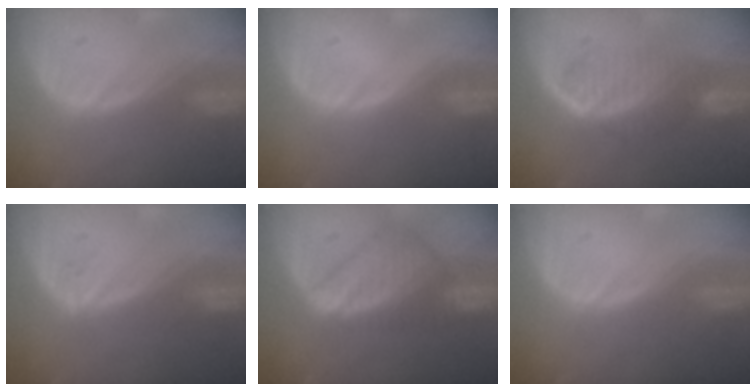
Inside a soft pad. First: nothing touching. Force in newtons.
{"total": 0.0}
{"total": 6.5, "press": 6.3, "slide": 1.8}
{"total": 1.1, "press": 1.1, "slide": 0.1}
{"total": 8.9, "press": 7.7, "slide": 4.6}
{"total": 0.0}